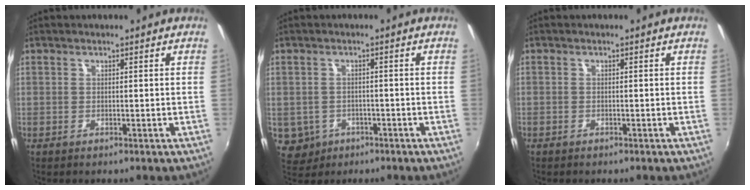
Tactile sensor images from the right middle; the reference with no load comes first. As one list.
[{"total": 5.1, "force": [-1.8, 4.6, 1.4], "torque": [-0.043, 0.000, -0.016]}, {"total": 0.9, "force": [-0.8, 0.4, 0.1], "torque": [-0.006, 0.003, -0.011]}]